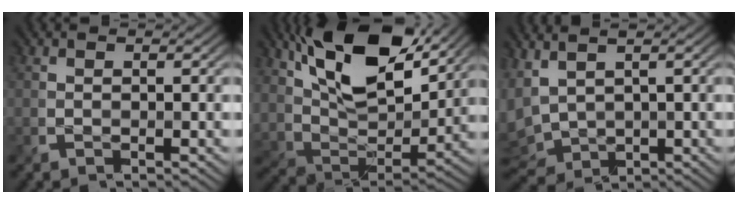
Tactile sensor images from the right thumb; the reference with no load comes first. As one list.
[{"total": 15.6, "force": [8.4, 7.6, 10.7], "torque": [-0.212, 0.002, 0.149]}, {"total": 5.6, "force": [1.4, 3.2, 4.4], "torque": [-0.136, 0.001, 0.030]}]